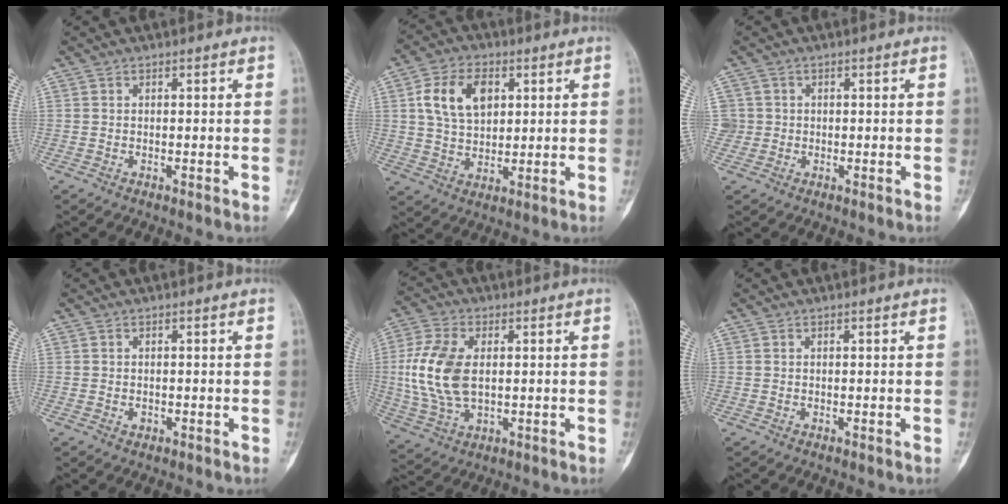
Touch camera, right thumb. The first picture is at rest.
{"total": 10.8, "force": [3.2, 7.0, 7.6], "torque": [-0.125, -0.002, 0.060]}
{"total": 2.7, "force": [0.2, 2.7, 0.0], "torque": [0.018, 0.006, 0.005]}
{"total": 0.9, "force": [-0.3, 0.7, 0.4], "torque": [-0.004, 0.003, -0.004]}
{"total": 13.1, "force": [0.9, 7.7, 10.5], "torque": [-0.228, 0.001, 0.020]}
{"total": 0.0}